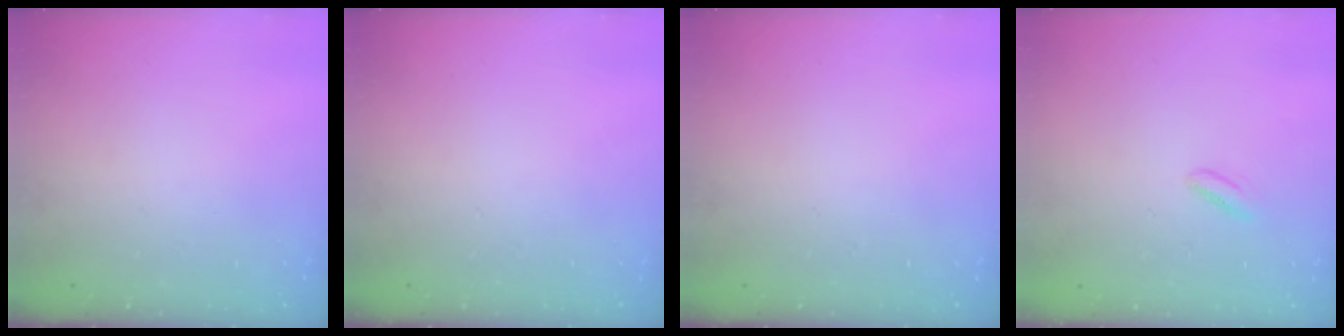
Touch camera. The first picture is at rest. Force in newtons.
{"total": 0.0}
{"total": 0.0}
{"total": 2.9, "press": 2.7, "slide": 1.1}